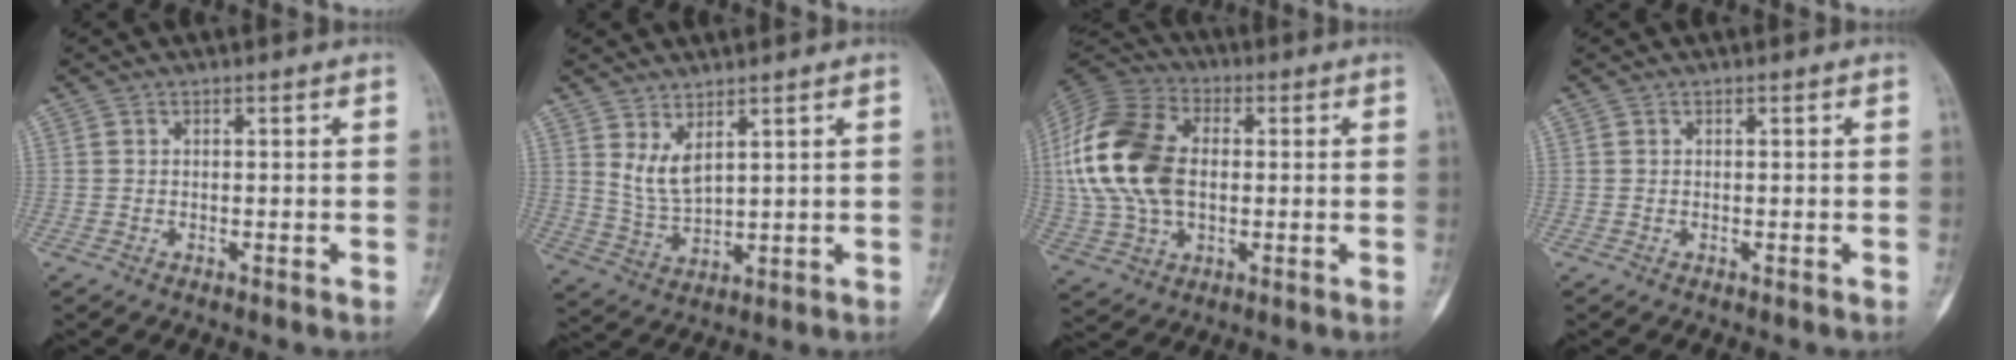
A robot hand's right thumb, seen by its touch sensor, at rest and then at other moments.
{"total": 5.6, "force": [3.1, 2.3, 4.1], "torque": [-0.077, -0.035, 0.073]}
{"total": 20.2, "force": [1.1, 13.0, 15.4], "torque": [-0.320, 0.012, 0.021]}
{"total": 0.0}